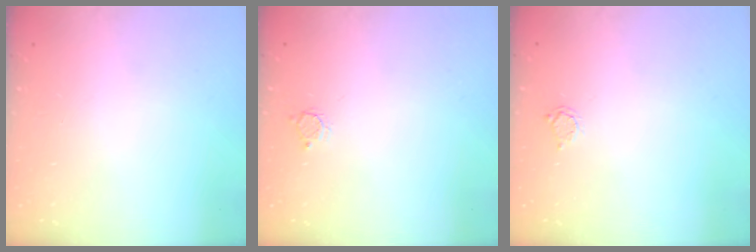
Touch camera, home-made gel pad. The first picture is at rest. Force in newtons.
{"total": 2.6, "press": 2.6, "slide": 0.2}
{"total": 2.5, "press": 2.5, "slide": 0.4}